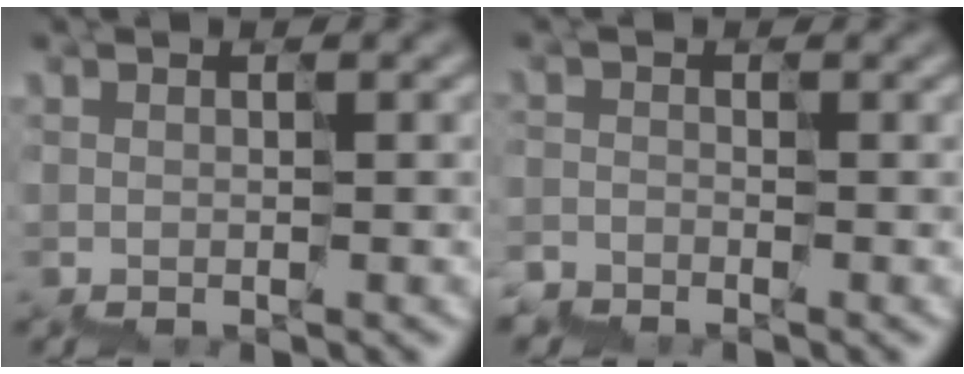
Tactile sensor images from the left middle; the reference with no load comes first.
{"total": 2.2, "force": [-1.7, -0.2, -1.4], "torque": [0.034, -0.011, -0.041]}